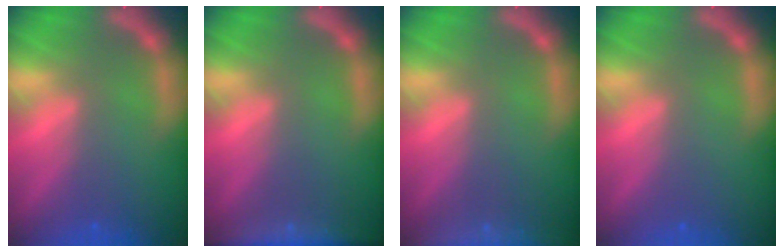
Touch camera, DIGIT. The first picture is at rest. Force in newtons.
{"total": 7.0}
{"total": 10.1}
{"total": 0.0}